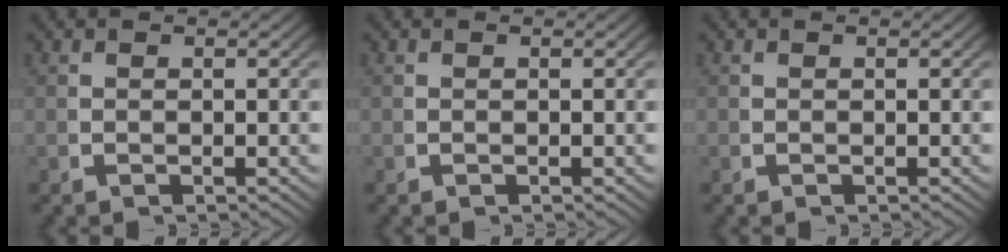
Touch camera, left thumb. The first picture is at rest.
{"total": 0.0}
{"total": 0.0}